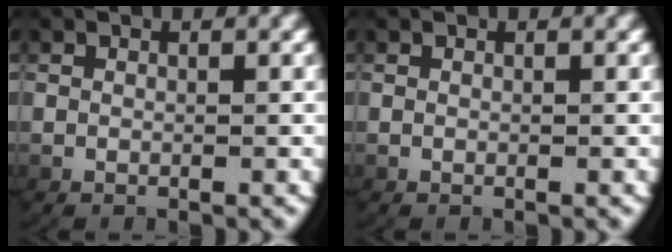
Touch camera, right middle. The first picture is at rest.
{"total": 0.0}